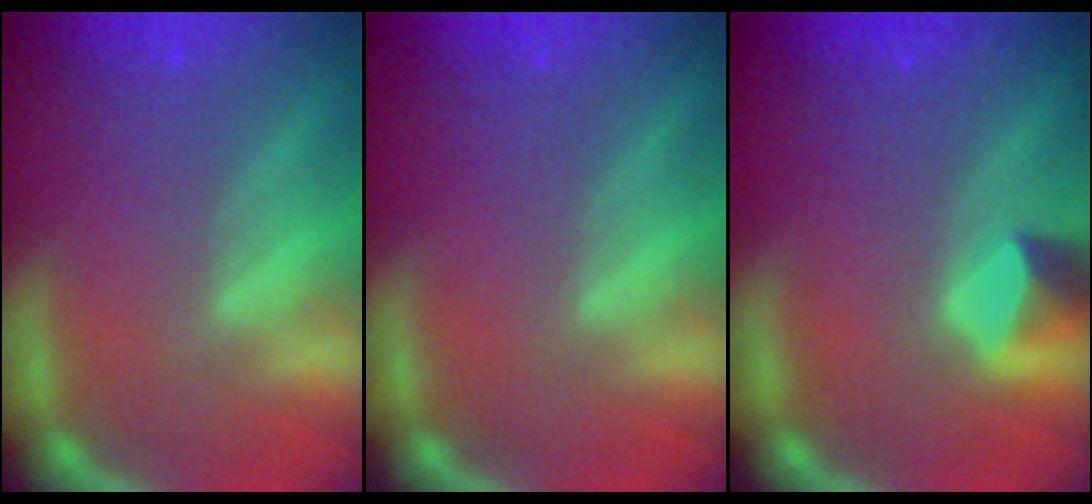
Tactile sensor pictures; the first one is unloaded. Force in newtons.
{"total": 0.0}
{"total": 2.4}